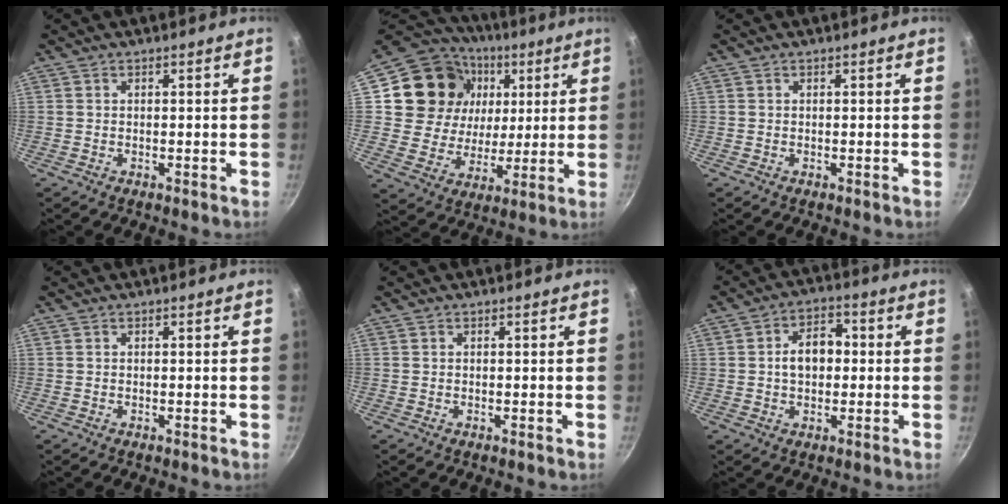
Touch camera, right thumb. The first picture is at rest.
{"total": 20.0, "force": [5.8, 16.9, 9.1], "torque": [-0.150, 0.002, 0.101]}
{"total": 0.0}
{"total": 0.0}
{"total": 0.0}
{"total": 6.3, "force": [0.5, 4.4, 4.5], "torque": [-0.046, 0.012, 0.004]}